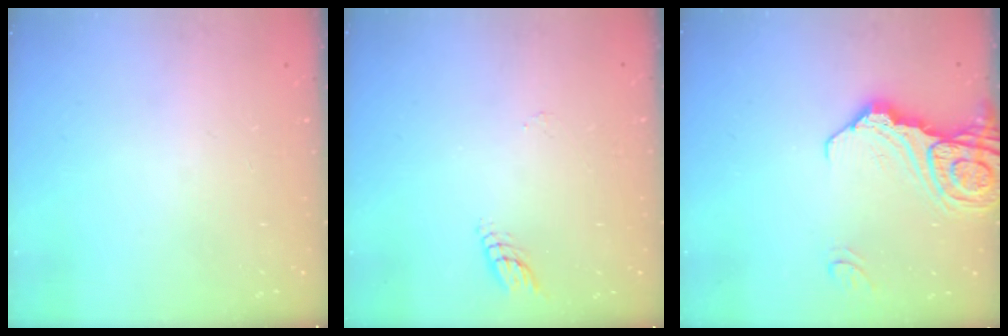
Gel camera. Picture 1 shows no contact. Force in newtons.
{"total": 4.9, "press": 4.8, "slide": 0.4}
{"total": 15.8, "press": 15.7, "slide": 2.0}